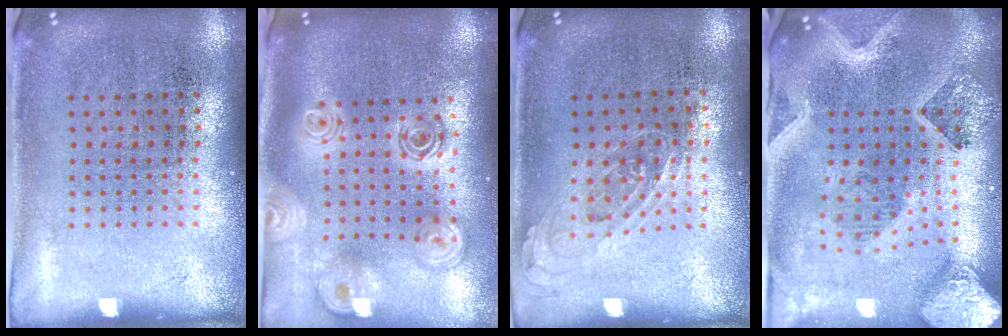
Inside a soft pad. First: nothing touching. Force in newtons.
{"total": 2.5, "press": 1.9, "slide": 1.6}
{"total": 0.7, "press": 0.6, "slide": 0.3}
{"total": 3.7, "press": 3.1, "slide": 2.2}